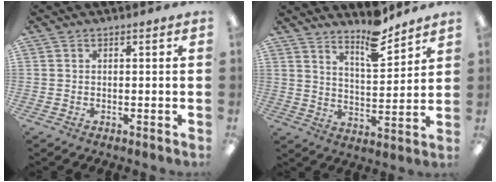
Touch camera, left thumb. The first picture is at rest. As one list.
[{"total": 10.0, "force": [8.4, 2.7, 4.8], "torque": [-0.061, -0.063, 0.144]}]